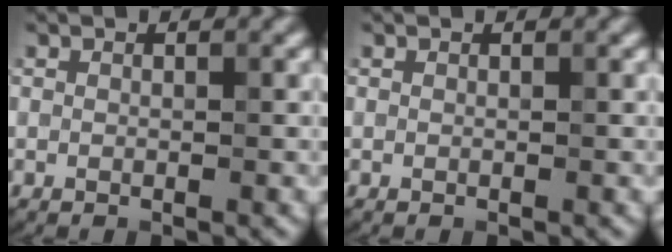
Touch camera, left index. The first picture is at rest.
{"total": 0.0}